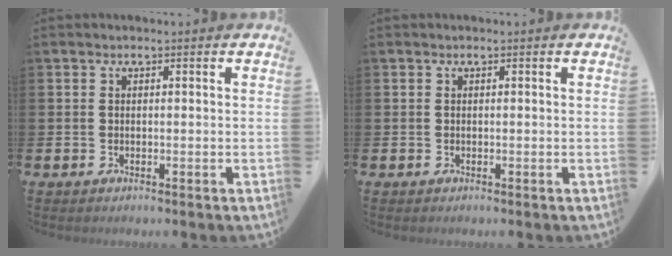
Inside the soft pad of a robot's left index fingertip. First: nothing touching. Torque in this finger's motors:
{"motor_torque": [-0.01, 0.01, -0.03, -0.01]}